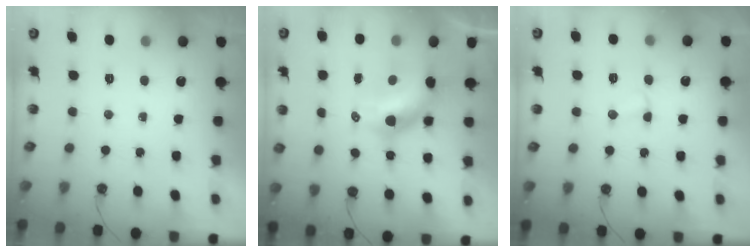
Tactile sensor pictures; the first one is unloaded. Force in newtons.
{"total": 10.9, "press": 10.1, "slide": 4.1}
{"total": 2.6, "press": 2.6, "slide": 0.4}